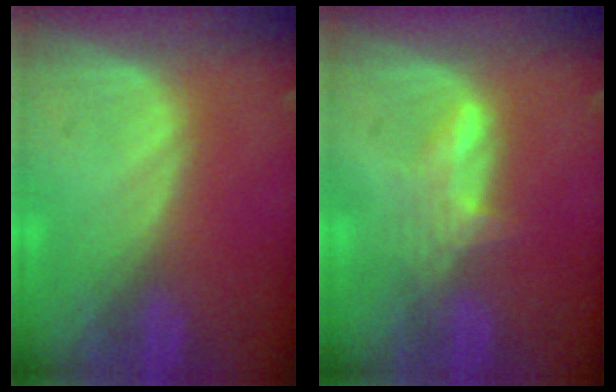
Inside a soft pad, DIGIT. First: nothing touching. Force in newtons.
{"total": 2.9, "press": 2.9, "slide": 0.4}